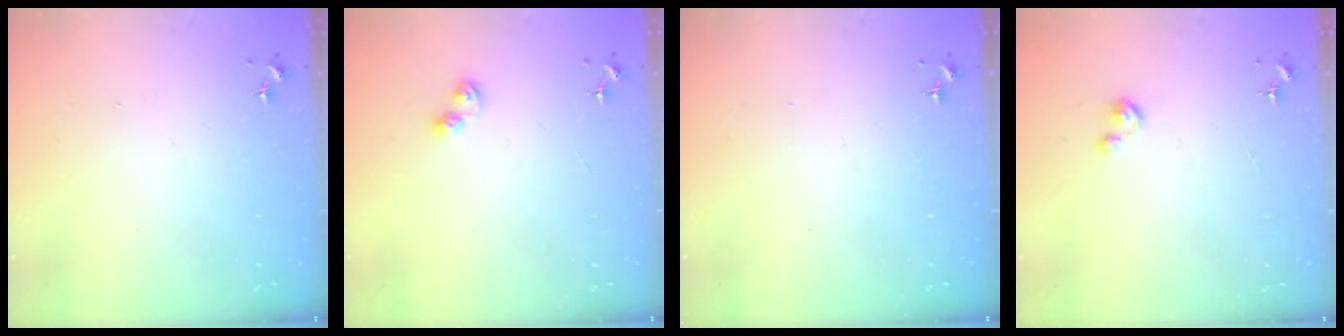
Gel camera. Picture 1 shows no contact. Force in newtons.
{"total": 4.6, "press": 4.6, "slide": 0.5}
{"total": 0.0}
{"total": 1.8, "press": 1.8, "slide": 0.2}